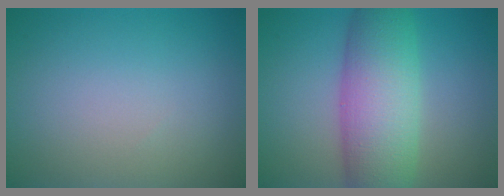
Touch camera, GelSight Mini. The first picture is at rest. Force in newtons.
{"total": 8.5, "press": 8.5, "slide": 0.1}